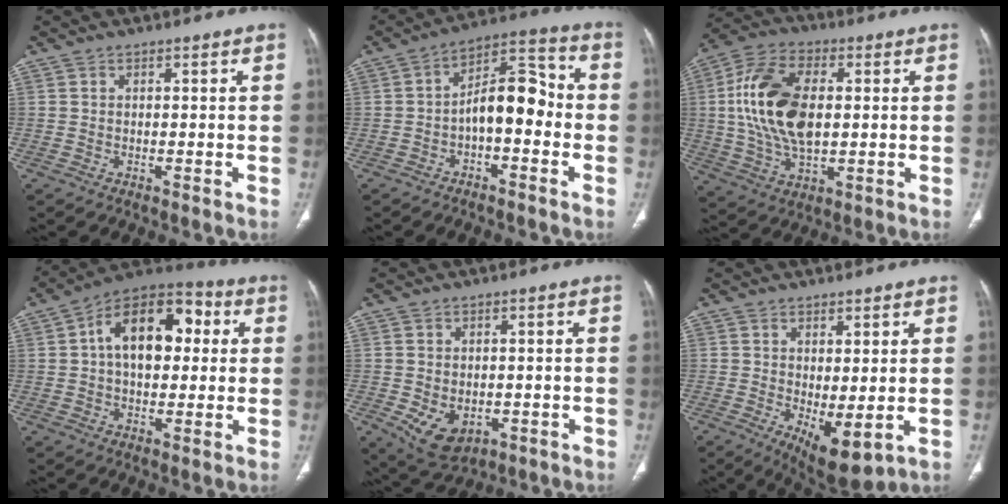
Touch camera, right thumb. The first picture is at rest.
{"total": 10.8, "force": [-2.0, 5.6, 9.0], "torque": [-0.119, 0.050, -0.043]}
{"total": 17.5, "force": [1.7, 9.8, 14.4], "torque": [-0.284, 0.009, 0.032]}
{"total": 16.4, "force": [2.7, 10.0, 12.7], "torque": [-0.172, 0.031, 0.034]}
{"total": 7.8, "force": [-2.2, 5.4, 5.2], "torque": [-0.076, -0.001, -0.017]}
{"total": 7.7, "force": [-0.9, 3.2, 7.0], "torque": [-0.104, -0.017, 0.003]}